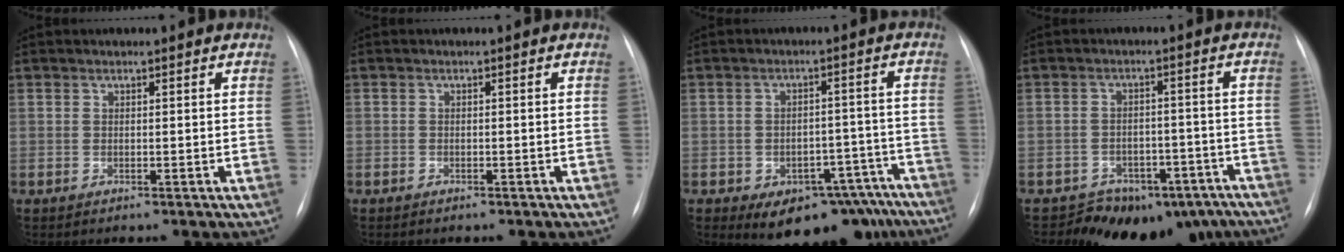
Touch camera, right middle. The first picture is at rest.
{"total": 0.6, "force": [-0.4, 0.5, 0.1], "torque": [-0.005, 0.003, -0.007]}
{"total": 13.3, "force": [-9.5, 7.4, 5.5], "torque": [-0.041, 0.038, -0.116]}
{"total": 11.6, "force": [-9.3, 6.4, 2.4], "torque": [-0.007, 0.034, -0.107]}